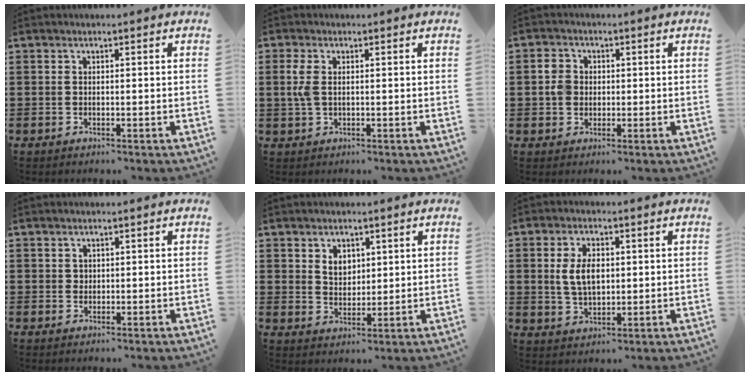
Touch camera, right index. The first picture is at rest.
{"total": 3.3, "force": [0.3, 1.7, 2.8], "torque": [-0.075, 0.001, 0.000]}
{"total": 3.3, "force": [0.0, 2.9, 1.6], "torque": [-0.040, 0.011, -0.003]}
{"total": 0.8, "force": [0.4, 0.7, 0.1], "torque": [-0.004, 0.003, 0.009]}
{"total": 3.2, "force": [1.8, 2.4, 1.2], "torque": [-0.032, 0.009, 0.032]}
{"total": 5.6, "force": [0.6, 3.2, 4.5], "torque": [-0.100, 0.003, 0.004]}